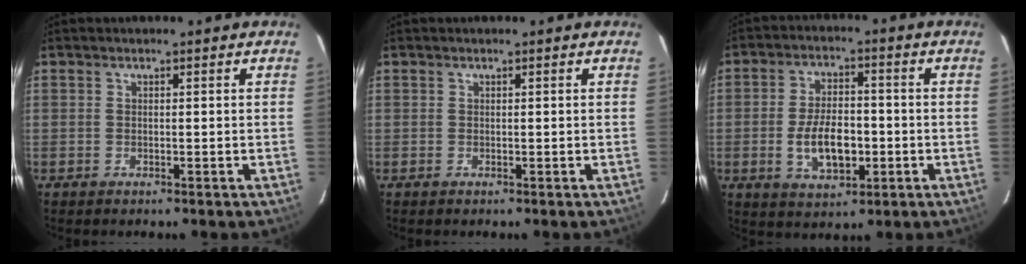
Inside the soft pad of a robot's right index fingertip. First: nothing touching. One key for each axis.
{"total": 0.0}
{"total": 9.6, "fx": -2.2, "fy": 4.9, "fz": 7.9, "tx": -0.154, "ty": 0.004, "tz": -0.027}